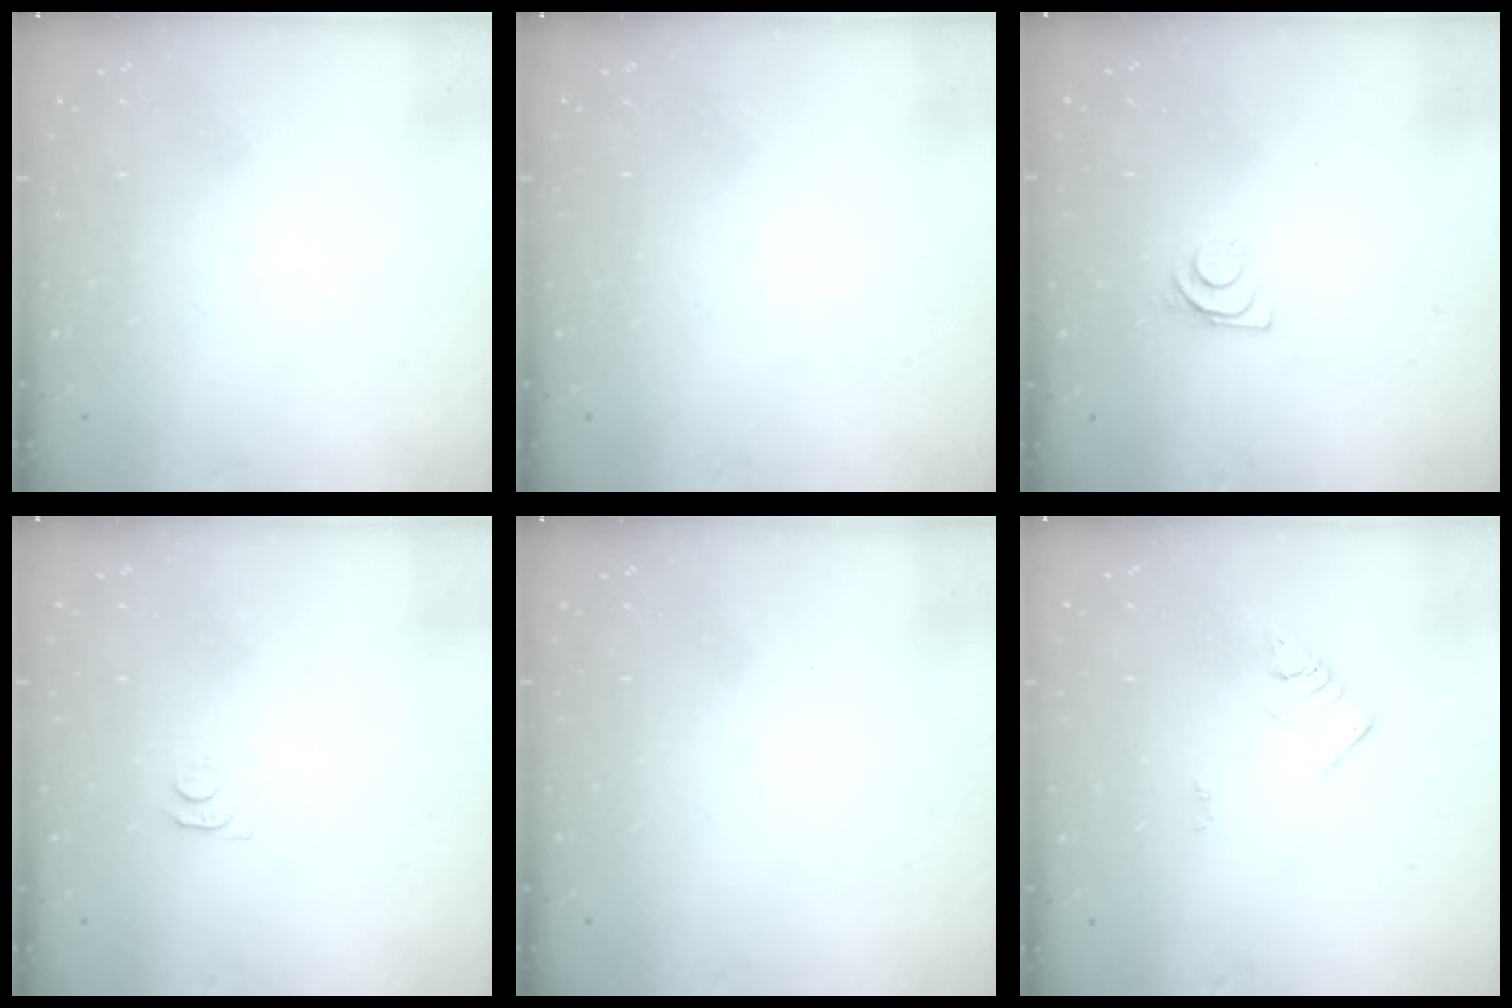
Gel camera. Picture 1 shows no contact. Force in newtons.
{"total": 0.0}
{"total": 6.5, "press": 6.5, "slide": 0.7}
{"total": 3.4, "press": 3.4, "slide": 0.5}
{"total": 0.0}
{"total": 3.3, "press": 3.3, "slide": 0.2}